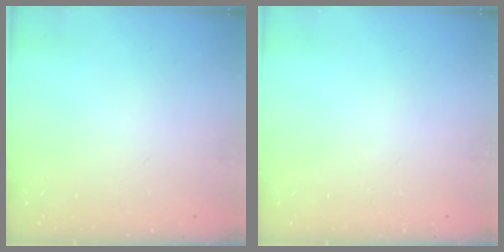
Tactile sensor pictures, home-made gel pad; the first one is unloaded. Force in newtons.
{"total": 0.0}